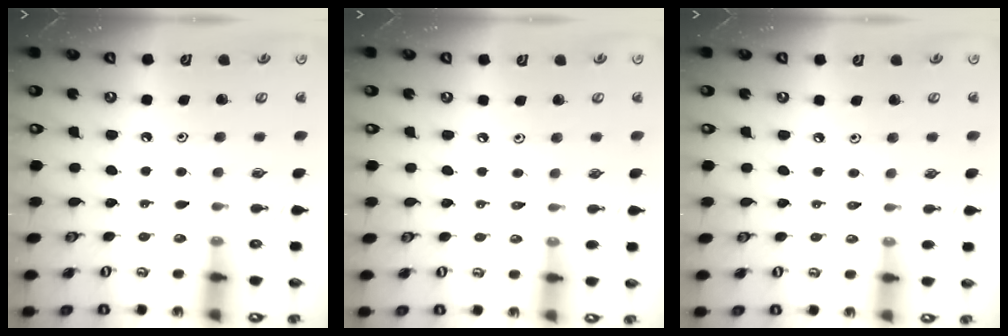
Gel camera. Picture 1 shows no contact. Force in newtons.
{"total": 2.0, "press": 1.9, "slide": 0.4}
{"total": 2.0, "press": 1.9, "slide": 0.4}